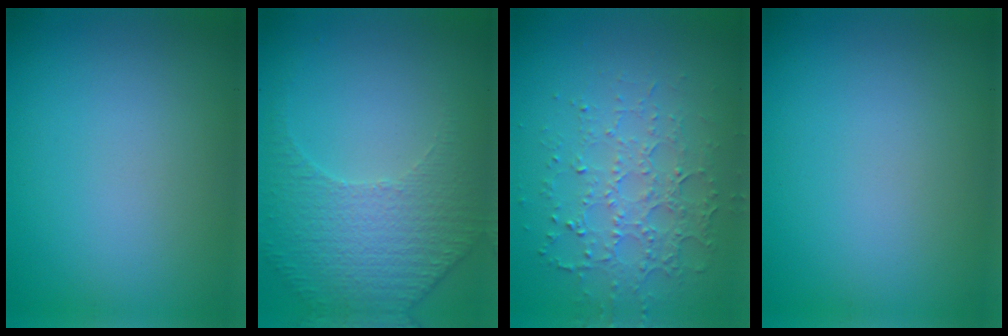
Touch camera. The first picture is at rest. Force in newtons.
{"total": 5.2, "press": 3.4, "slide": 4.0}
{"total": 3.4, "press": 3.2, "slide": 1.3}
{"total": 0.0}